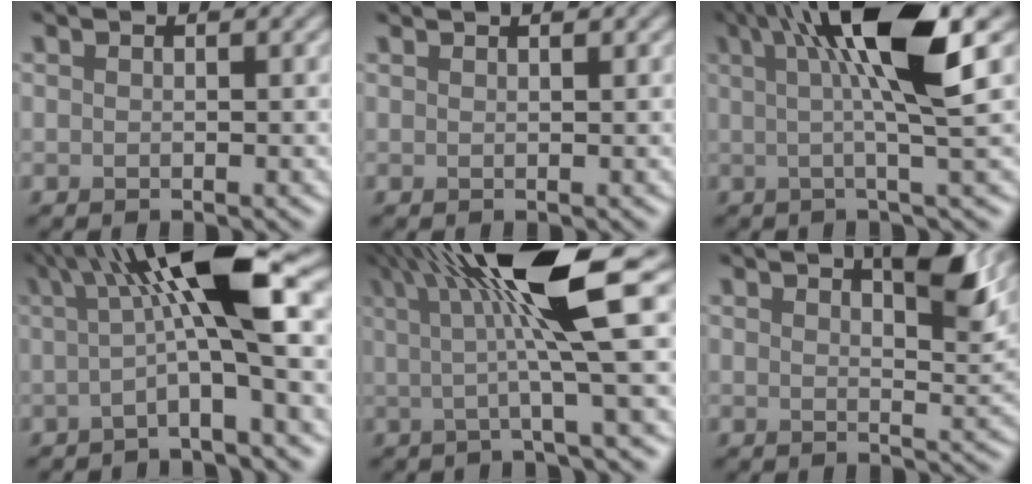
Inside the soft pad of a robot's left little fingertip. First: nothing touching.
{"total": 1.6, "force": [1.2, 0.7, 0.7], "torque": [0.013, 0.003, -0.002]}
{"total": 8.1, "force": [2.1, 0.8, 7.8], "torque": [-0.108, -0.001, 0.045]}
{"total": 8.4, "force": [0.8, 1.2, 8.2], "torque": [-0.121, 0.003, 0.019]}
{"total": 10.2, "force": [2.2, 1.2, 9.9], "torque": [-0.127, 0.001, 0.042]}
{"total": 4.4, "force": [2.6, 0.9, 3.5], "torque": [-0.042, -0.002, 0.052]}